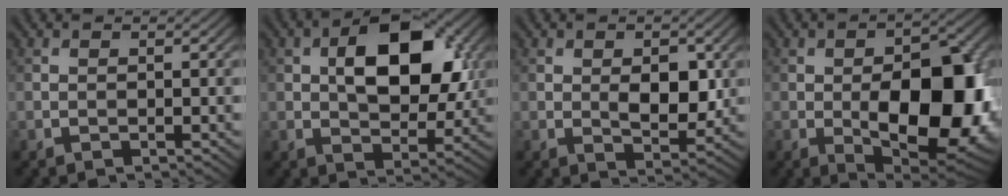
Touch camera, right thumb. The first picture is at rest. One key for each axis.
{"total": 11.4, "fx": 2.4, "fy": 6.4, "fz": 9.1, "tx": -0.143, "ty": 0.006, "tz": 0.035}
{"total": 5.2, "fx": 0.4, "fy": 2.9, "fz": 4.3, "tx": -0.068, "ty": -0.007, "tz": 0.011}
{"total": 16.2, "fx": -2.5, "fy": 8.5, "fz": 13.6, "tx": -0.167, "ty": -0.012, "tz": -0.032}